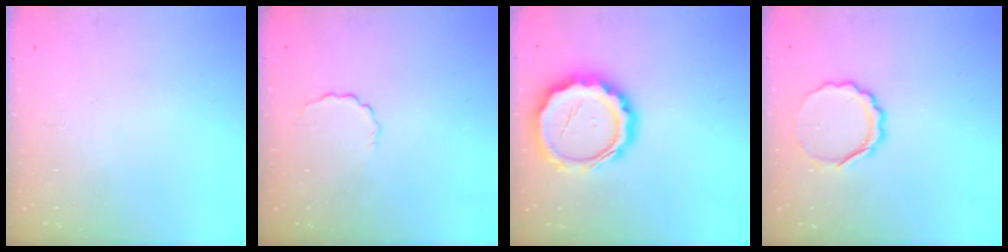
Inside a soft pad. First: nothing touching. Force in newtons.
{"total": 2.9, "press": 2.7, "slide": 0.9}
{"total": 16.6, "press": 16.4, "slide": 2.5}
{"total": 7.3, "press": 7.3, "slide": 0.8}